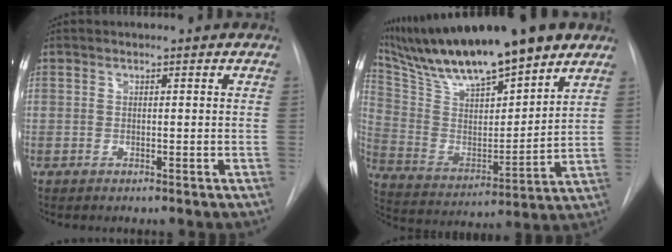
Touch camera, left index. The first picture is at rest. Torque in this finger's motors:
{"motor_torque": [0.32, -0.99, 0.49, 0.21]}